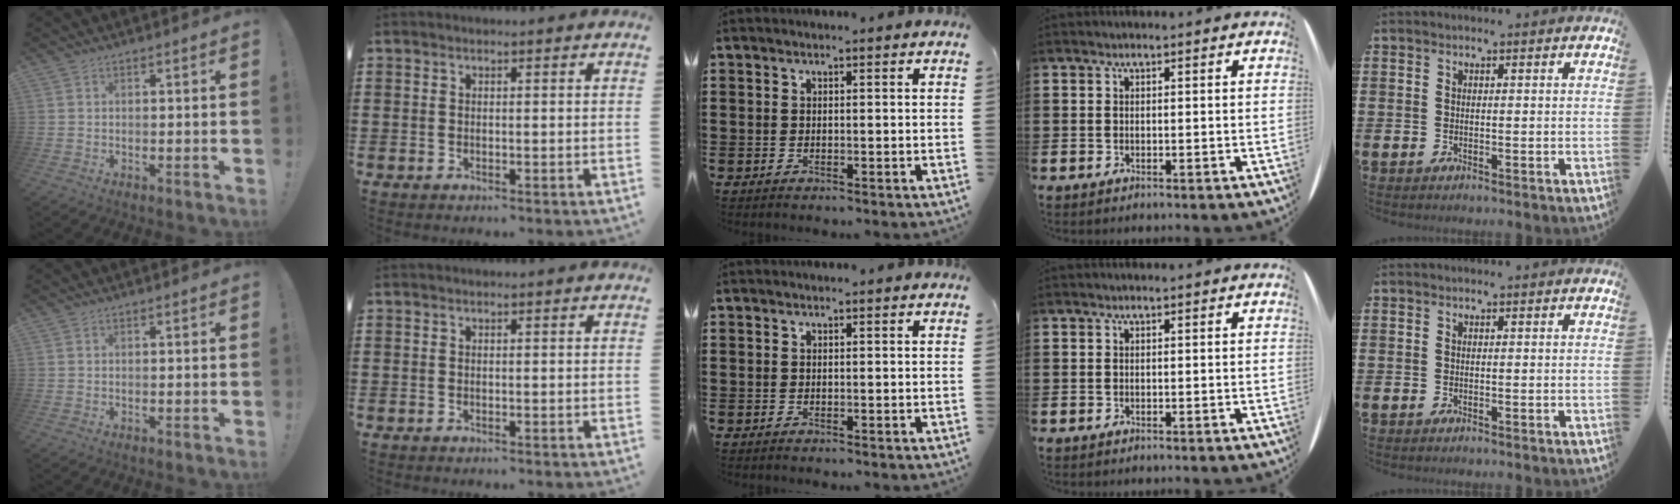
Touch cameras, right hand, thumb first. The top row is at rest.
{}